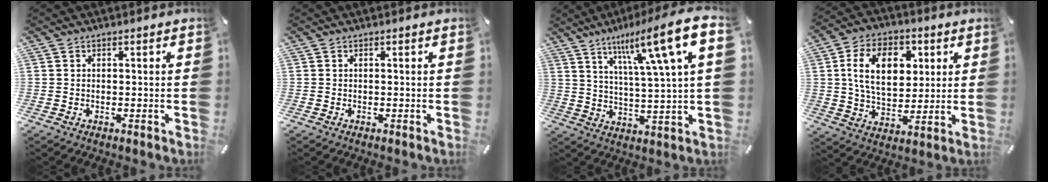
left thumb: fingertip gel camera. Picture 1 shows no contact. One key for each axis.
{"total": 0.0}
{"total": 15.7, "fx": 8.6, "fy": 2.4, "fz": 12.9, "tx": -0.214, "ty": -0.035, "tz": 0.127}
{"total": 14.4, "fx": 3.8, "fy": 9.9, "fz": 9.8, "tx": -0.175, "ty": 0.008, "tz": 0.066}